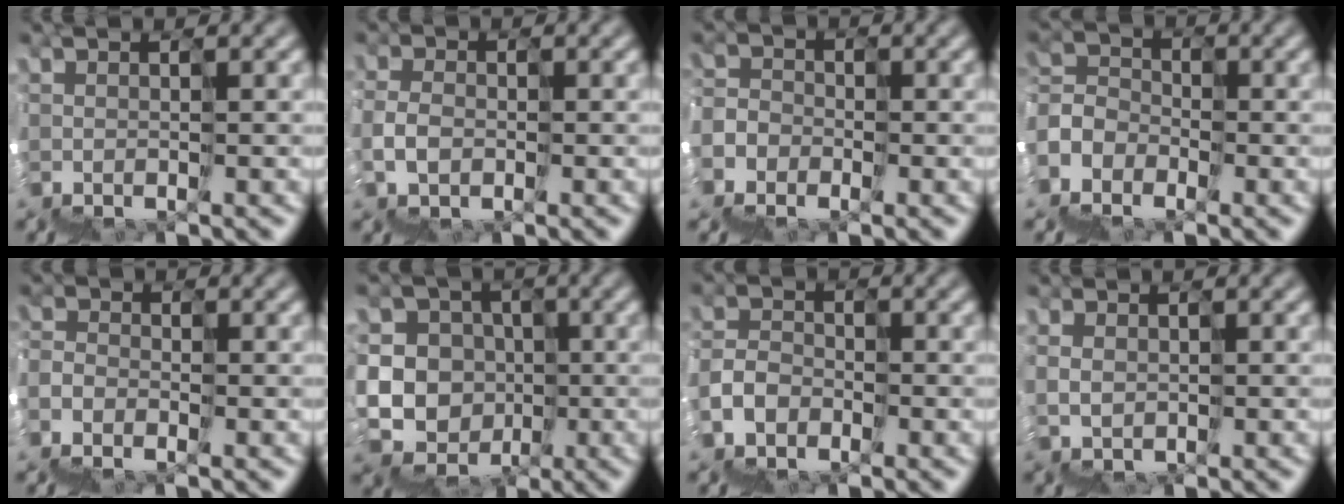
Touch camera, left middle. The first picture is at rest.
{"total": 1.7, "force": [-1.1, 0.5, -1.1], "torque": [0.024, 0.005, -0.023]}
{"total": 6.7, "force": [-5.4, 3.7, -1.6], "torque": [0.035, -0.015, -0.091]}
{"total": 6.1, "force": [-5.2, 2.6, -1.9], "torque": [0.036, 0.000, -0.094]}
{"total": 4.5, "force": [-4.1, 1.6, -1.0], "torque": [0.029, -0.005, -0.065]}
{"total": 10.4, "force": [-3.5, 9.7, 0.8], "torque": [-0.007, 0.010, -0.077]}
{"total": 3.9, "force": [-3.1, 1.2, -2.0], "torque": [0.040, 0.005, -0.065]}
{"total": 1.1, "force": [0.2, 1.0, -0.4], "torque": [0.020, 0.010, 0.009]}